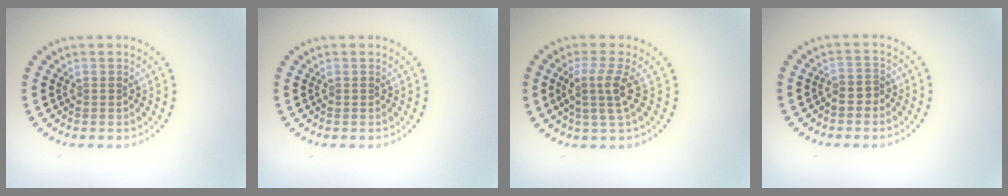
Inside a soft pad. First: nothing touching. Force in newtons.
{"total": 0.0}
{"total": 2.8, "press": 2.1, "slide": 1.9}
{"total": 1.2, "press": 0.9, "slide": 0.7}